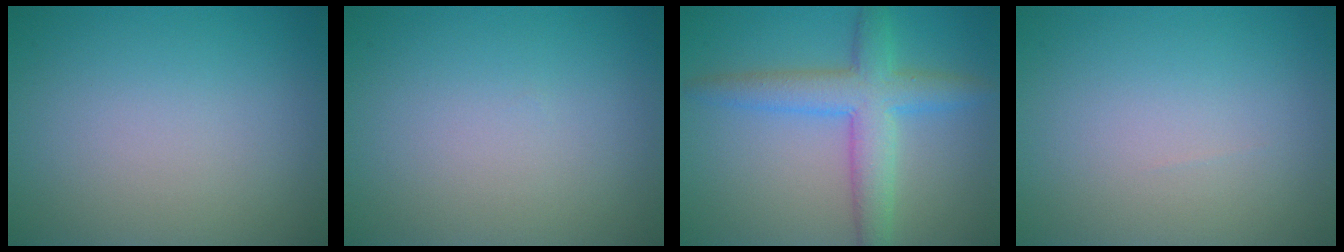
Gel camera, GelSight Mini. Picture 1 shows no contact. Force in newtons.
{"total": 0.0}
{"total": 5.4, "press": 5.4, "slide": 0.1}
{"total": 0.0}